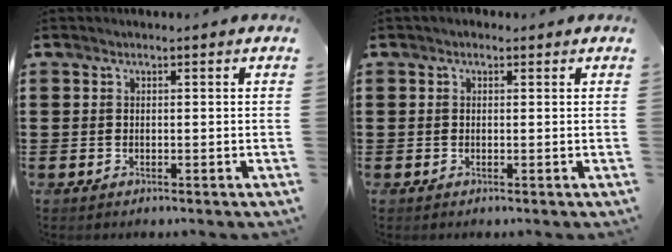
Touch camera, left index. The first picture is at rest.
{"total": 0.6, "force": [-0.1, 0.5, 0.3], "torque": [-0.007, 0.004, -0.003]}